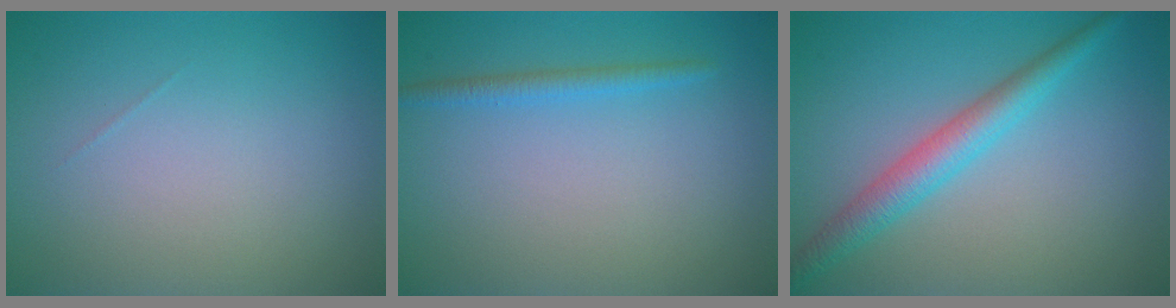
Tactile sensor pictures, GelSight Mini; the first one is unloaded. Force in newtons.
{"total": 1.5, "press": 1.5, "slide": 0.1}
{"total": 3.5, "press": 3.5, "slide": 0.1}